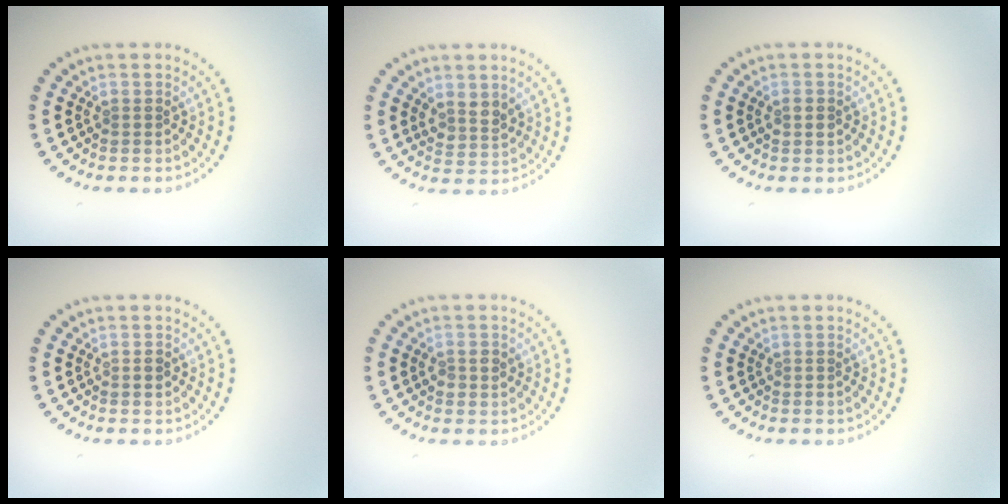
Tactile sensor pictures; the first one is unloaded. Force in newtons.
{"total": 2.1, "press": 1.7, "slide": 1.1}
{"total": 1.1, "press": 1.1, "slide": 0.2}
{"total": 0.8, "press": 0.8, "slide": 0.1}
{"total": 1.4, "press": 1.4, "slide": 0.2}
{"total": 0.0}